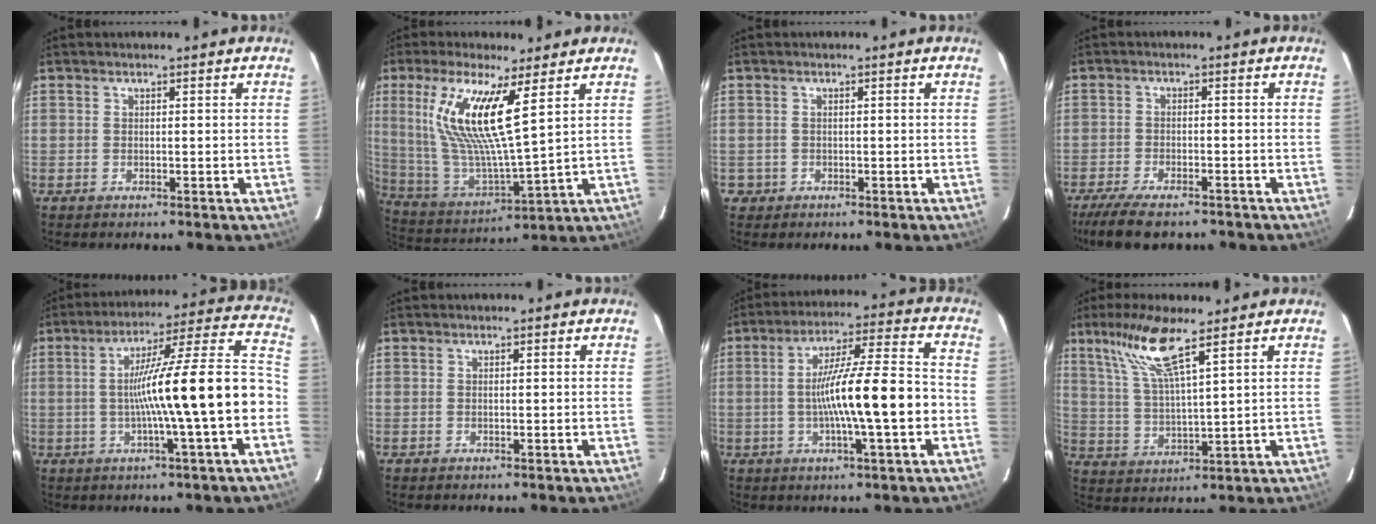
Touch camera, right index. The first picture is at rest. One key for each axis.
{"total": 16.4, "fx": 6.9, "fy": 2.5, "fz": 14.6, "tx": -0.287, "ty": -0.007, "tz": 0.145}
{"total": 2.0, "fx": -0.5, "fy": 1.9, "fz": 0.0, "tx": 0.001, "ty": 0.008, "tz": -0.004}
{"total": 10.8, "fx": -8.8, "fy": 3.2, "fz": 5.5, "tx": -0.128, "ty": -0.025, "tz": -0.148}
{"total": 16.7, "fx": -3.5, "fy": -0.4, "fz": 16.4, "tx": -0.229, "ty": 0.027, "tz": -0.049}
{"total": 0.0}
{"total": 14.1, "fx": -2.9, "fy": 0.8, "fz": 13.8, "tx": -0.224, "ty": 0.007, "tz": -0.043}
{"total": 10.2, "fx": 6.7, "fy": 0.7, "fz": 7.7, "tx": -0.155, "ty": 0.009, "tz": 0.138}